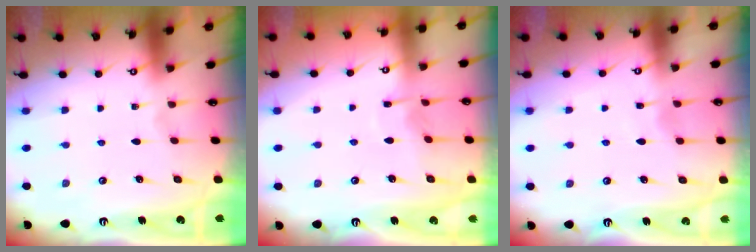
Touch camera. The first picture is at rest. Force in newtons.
{"total": 3.2, "press": 3.2, "slide": 0.4}
{"total": 4.3, "press": 4.3, "slide": 0.5}